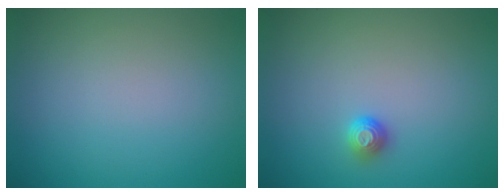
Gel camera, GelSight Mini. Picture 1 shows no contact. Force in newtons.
{"total": 1.1, "press": 1.0, "slide": 0.5}